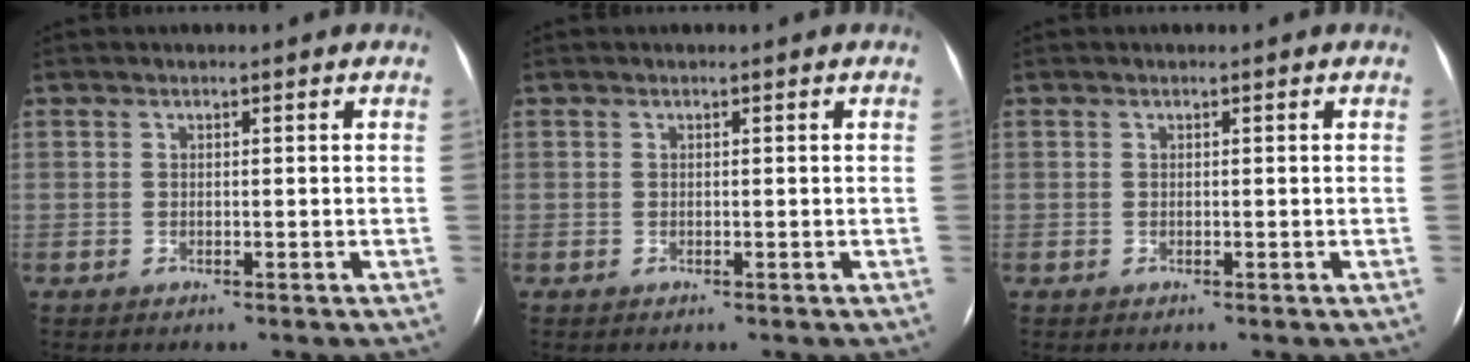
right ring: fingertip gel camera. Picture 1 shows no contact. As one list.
[{"total": 0.0}, {"total": 0.0}]